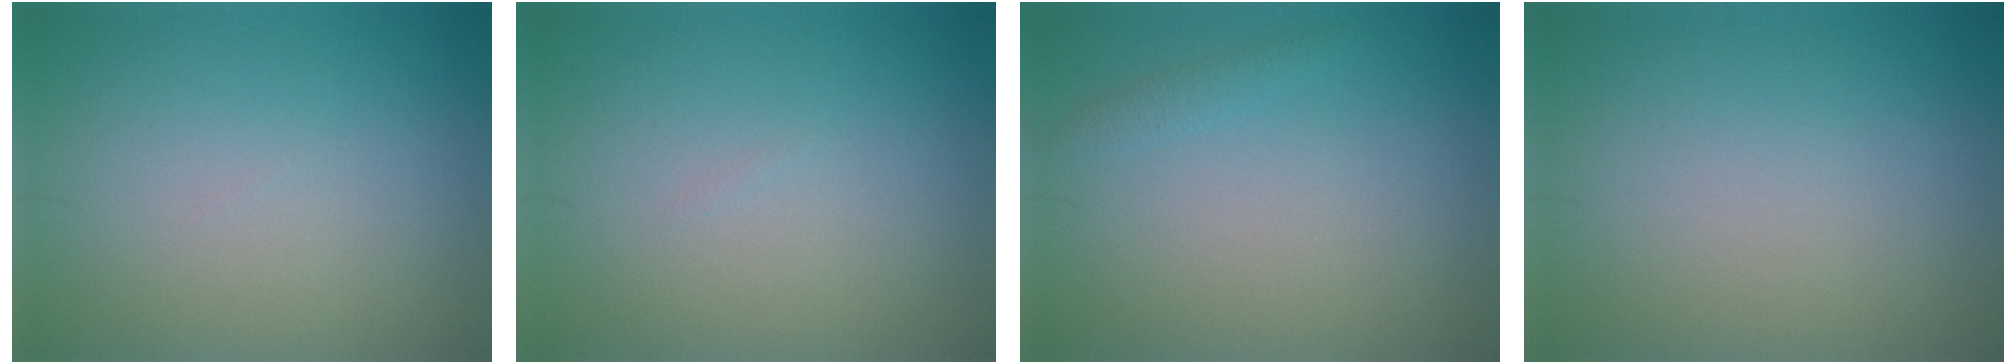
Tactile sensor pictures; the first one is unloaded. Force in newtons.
{"total": 0.0}
{"total": 0.8, "press": 0.8, "slide": 0.2}
{"total": 0.0}